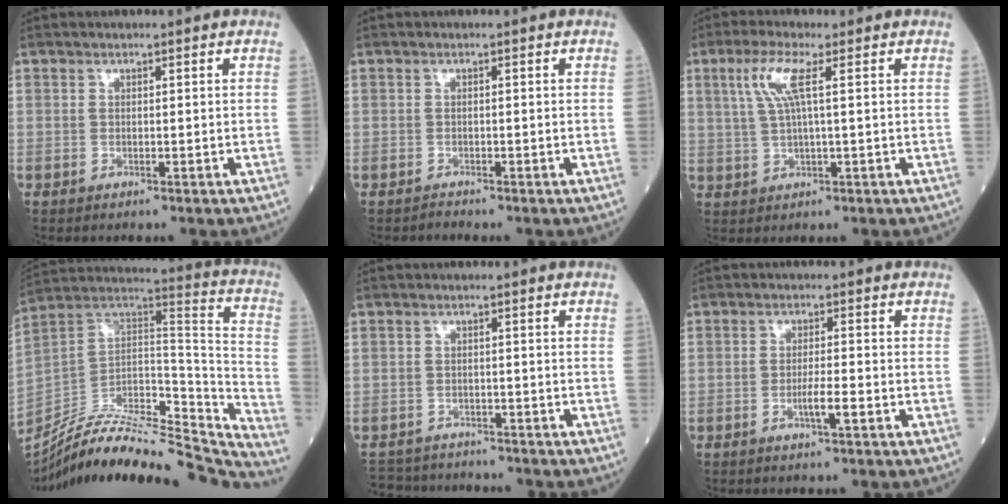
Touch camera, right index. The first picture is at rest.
{"total": 0.6, "force": [-0.6, 0.0, -0.2], "torque": [0.002, -0.002, -0.012]}
{"total": 5.4, "force": [1.9, 0.4, 5.0], "torque": [-0.112, 0.011, 0.040]}
{"total": 32.3, "force": [-29.7, 5.4, 11.7], "torque": [-0.143, 0.001, -0.438]}
{"total": 6.5, "force": [-6.1, 2.2, 0.5], "torque": [-0.005, 0.002, -0.094]}
{"total": 3.3, "force": [-1.3, 0.0, 3.0], "torque": [-0.054, -0.002, -0.025]}